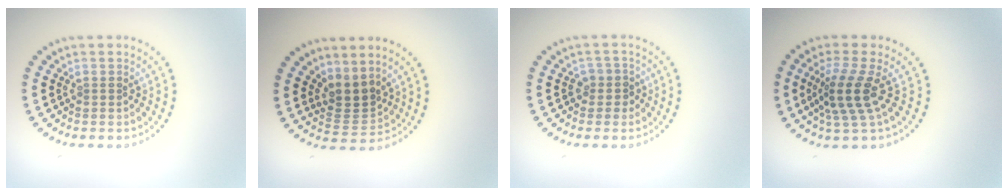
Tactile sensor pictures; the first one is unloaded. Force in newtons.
{"total": 2.8, "press": 2.1, "slide": 1.9}
{"total": 1.6, "press": 1.4, "slide": 0.8}
{"total": 3.8, "press": 2.8, "slide": 2.6}